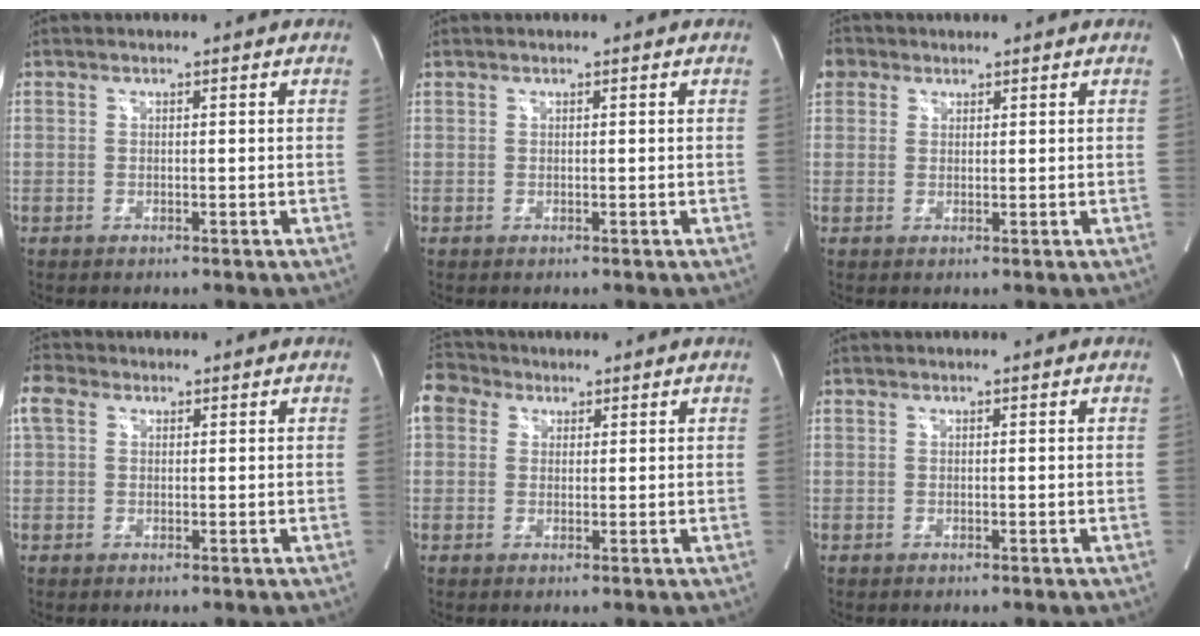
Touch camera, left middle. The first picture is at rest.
{"total": 0.0}
{"total": 3.8, "force": [2.1, 3.1, 0.9], "torque": [-0.020, 0.018, 0.041]}
{"total": 3.5, "force": [1.4, 2.5, 1.9], "torque": [-0.059, 0.026, 0.029]}
{"total": 5.9, "force": [3.3, 4.6, 1.9], "torque": [-0.047, 0.038, 0.066]}
{"total": 0.0}